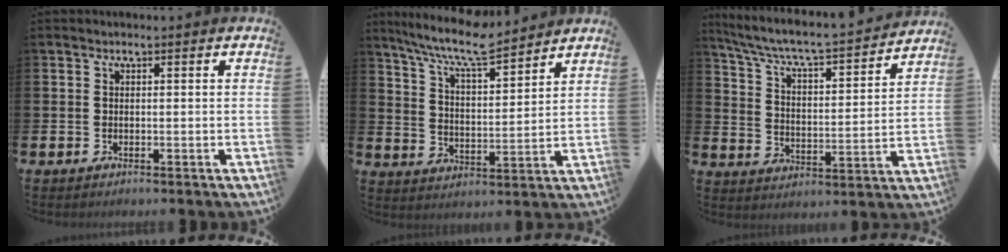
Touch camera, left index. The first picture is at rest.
{"total": 8.7, "force": [7.9, 0.9, 3.5], "torque": [-0.088, -0.047, 0.140]}
{"total": 6.3, "force": [5.8, 0.6, 2.3], "torque": [-0.078, -0.048, 0.092]}